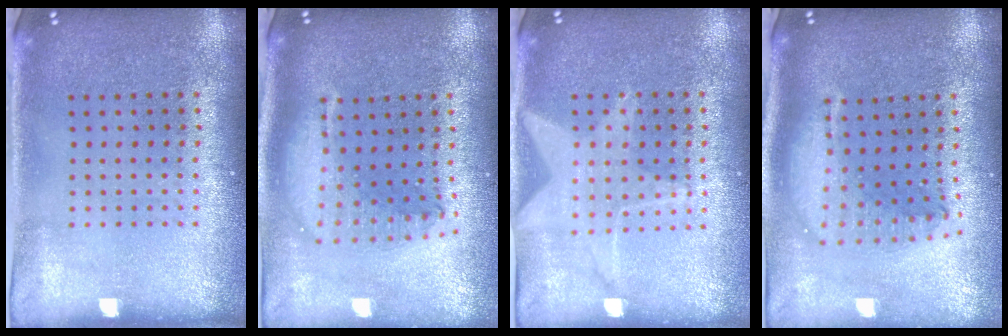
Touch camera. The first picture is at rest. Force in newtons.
{"total": 1.9, "press": 1.6, "slide": 1.2}
{"total": 1.5, "press": 1.5, "slide": 0.4}
{"total": 2.1, "press": 1.6, "slide": 1.3}